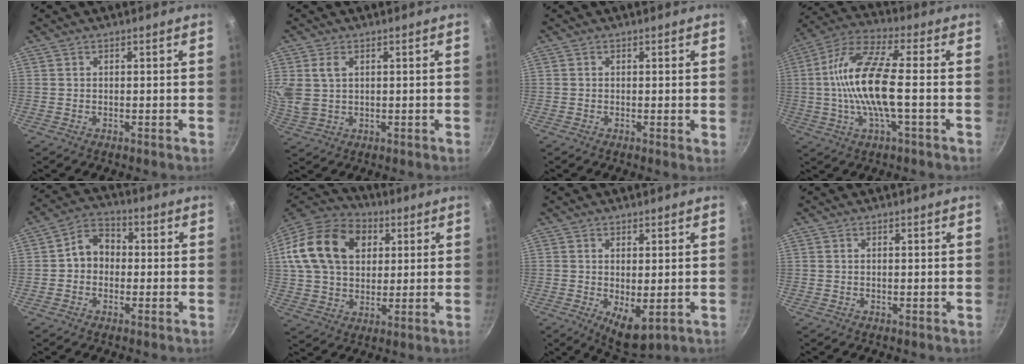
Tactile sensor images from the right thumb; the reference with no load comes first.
{"total": 6.6, "force": [2.0, 4.5, 4.4], "torque": [-0.089, -0.003, 0.044]}
{"total": 0.7, "force": [0.1, 0.2, 0.7], "torque": [-0.008, -0.003, -0.002]}
{"total": 14.1, "force": [-1.0, 3.9, 13.6], "torque": [-0.269, 0.028, -0.031]}
{"total": 6.8, "force": [-0.2, 5.6, 3.9], "torque": [-0.031, 0.021, -0.020]}
{"total": 22.2, "force": [6.3, 16.0, 14.1], "torque": [-0.246, 0.017, 0.104]}
{"total": 6.4, "force": [-0.5, 2.8, 5.7], "torque": [-0.075, -0.017, 0.004]}
{"total": 0.0}